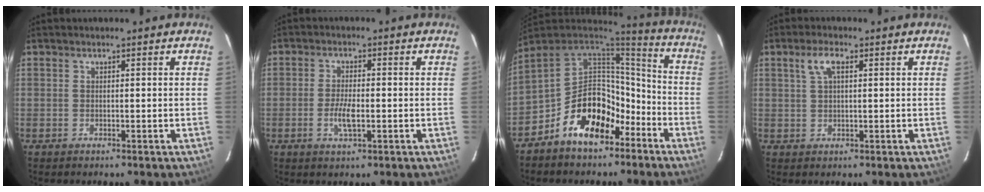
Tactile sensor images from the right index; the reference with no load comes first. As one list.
[{"total": 4.2, "force": [-1.2, 1.4, 3.8], "torque": [-0.077, -0.002, -0.021]}, {"total": 15.9, "force": [-8.6, 9.2, 9.8], "torque": [-0.185, 0.038, -0.136]}, {"total": 3.5, "force": [1.4, 1.4, 2.8], "torque": [-0.057, 0.009, 0.026]}]